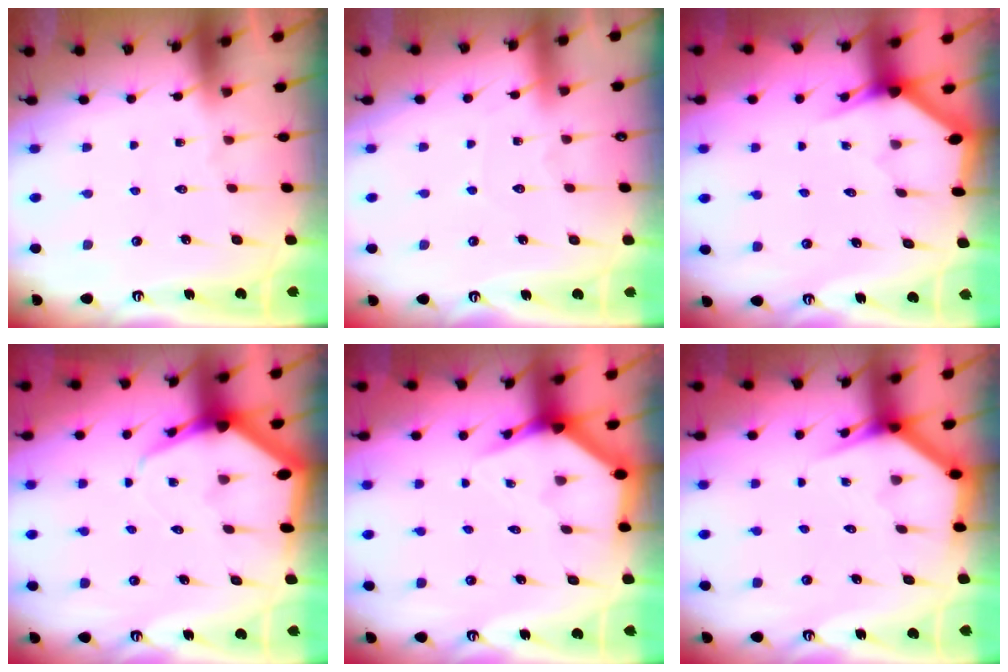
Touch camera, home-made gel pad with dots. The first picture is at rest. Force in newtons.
{"total": 3.0, "press": 3.0, "slide": 0.4}
{"total": 3.0, "press": 3.0, "slide": 0.2}
{"total": 7.2, "press": 7.2, "slide": 0.8}
{"total": 4.0, "press": 4.0, "slide": 0.2}
{"total": 3.4, "press": 3.4, "slide": 0.3}